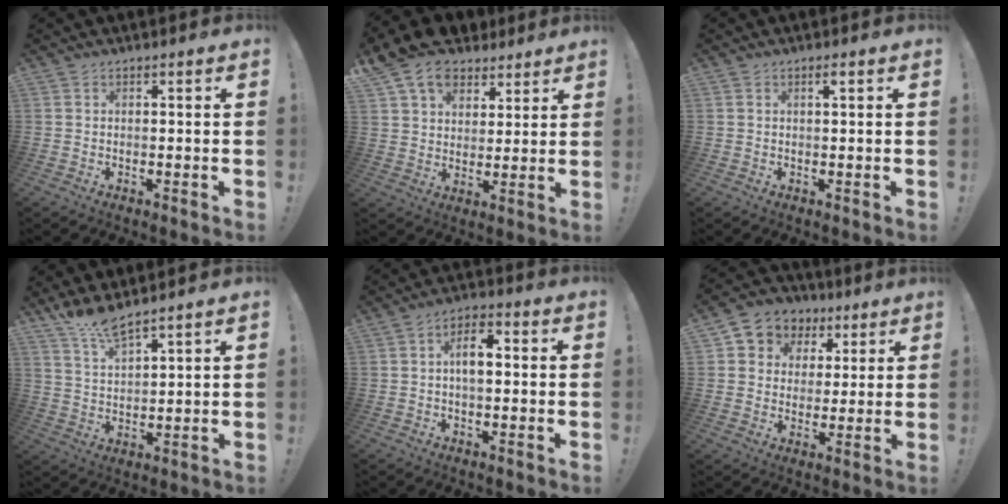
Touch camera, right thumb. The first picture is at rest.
{"total": 13.3, "force": [8.4, 8.8, 5.4], "torque": [-0.098, -0.049, 0.161]}
{"total": 1.2, "force": [0.5, 0.0, 1.1], "torque": [-0.021, 0.000, 0.005]}
{"total": 7.2, "force": [6.4, 0.6, 3.3], "torque": [-0.075, -0.036, 0.117]}
{"total": 7.2, "force": [0.3, 3.7, 6.1], "torque": [-0.090, 0.011, 0.003]}
{"total": 7.3, "force": [2.2, 6.8, 1.5], "torque": [-0.019, -0.014, 0.047]}